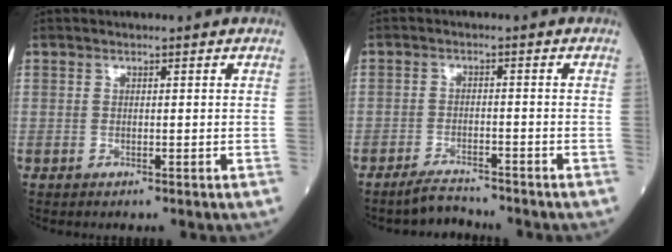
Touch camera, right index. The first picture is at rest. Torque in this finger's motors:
{"motor_torque": [-0.32, -0.20, 0.07, 0.00]}